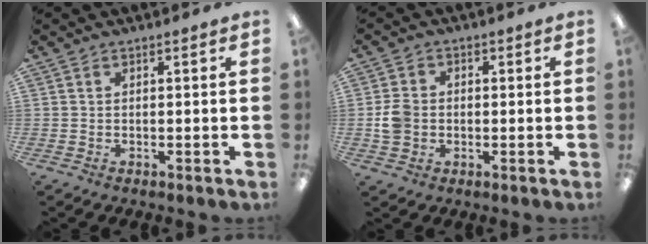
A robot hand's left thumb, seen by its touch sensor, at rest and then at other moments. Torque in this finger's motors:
{"motor_torque": [-0.41, 0.50, 0.25, -0.42, 0.00]}